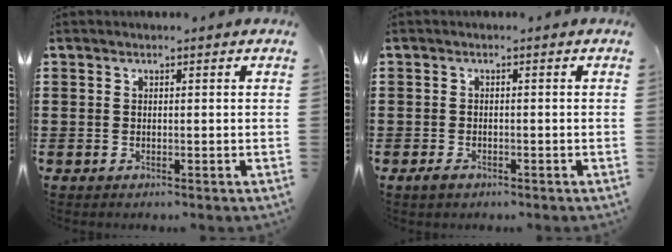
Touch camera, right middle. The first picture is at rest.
{"total": 1.6, "force": [-1.1, 1.0, 0.6], "torque": [-0.020, -0.001, -0.024]}